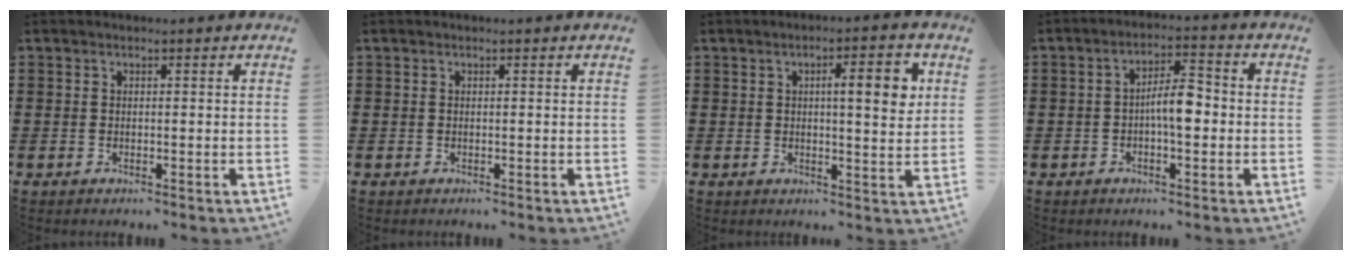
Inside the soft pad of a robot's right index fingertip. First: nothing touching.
{"total": 0.0}
{"total": 6.4, "force": [1.7, 1.4, 6.0], "torque": [-0.085, -0.006, 0.018]}
{"total": 5.6, "force": [-0.8, 1.9, 5.2], "torque": [-0.100, 0.008, -0.018]}